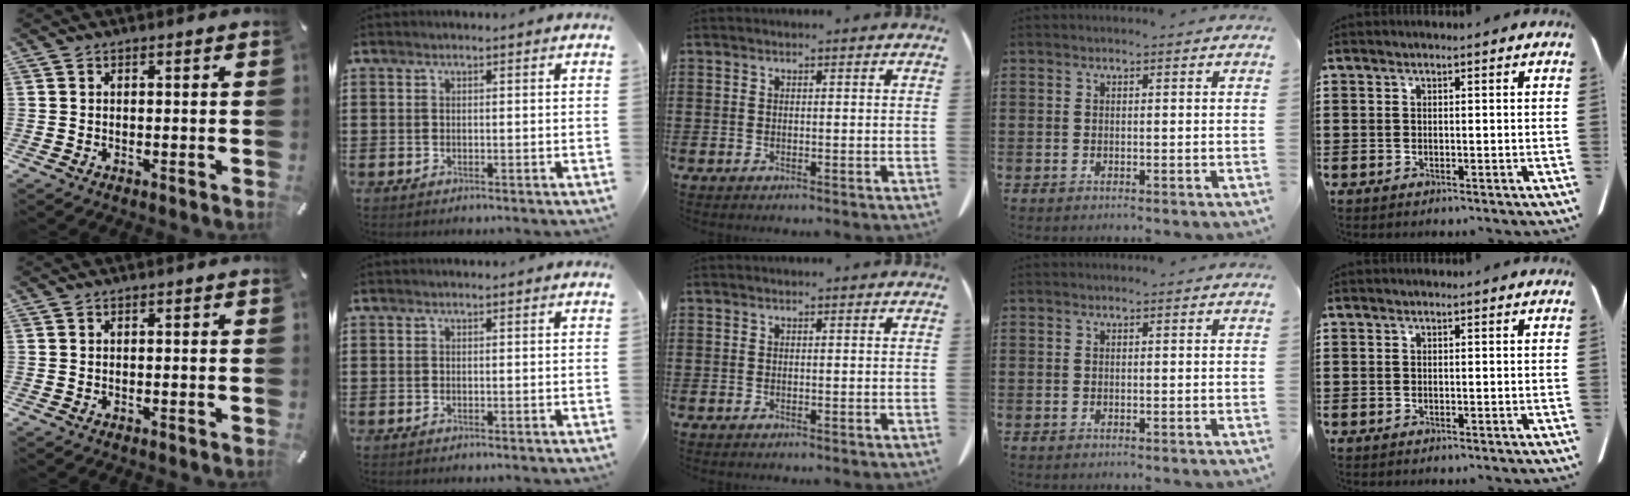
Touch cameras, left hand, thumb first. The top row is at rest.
{}